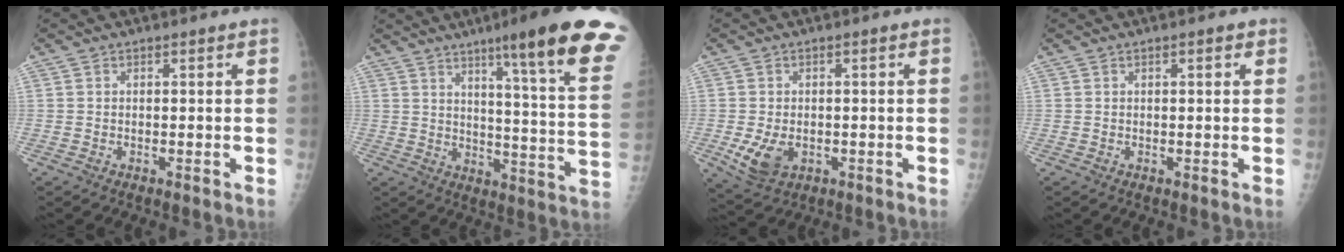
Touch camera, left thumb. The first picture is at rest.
{"total": 22.1, "force": [13.7, 1.2, 17.3], "torque": [-0.216, -0.070, 0.180]}
{"total": 6.1, "force": [-1.6, 4.0, 4.3], "torque": [-0.078, -0.002, -0.016]}
{"total": 1.2, "force": [0.5, 0.4, 1.0], "torque": [-0.012, 0.002, 0.005]}